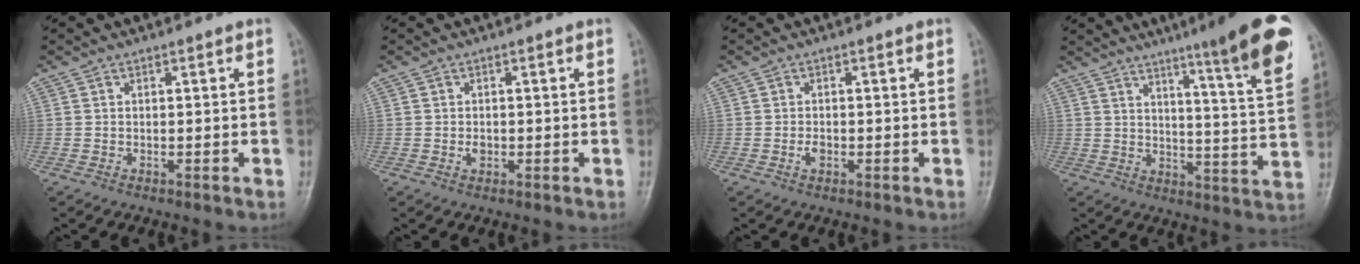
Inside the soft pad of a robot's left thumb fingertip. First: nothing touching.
{"total": 1.5, "force": [-0.3, 1.1, 1.0], "torque": [-0.008, 0.001, -0.005]}
{"total": 1.6, "force": [-0.5, 1.1, 1.1], "torque": [-0.016, 0.001, -0.011]}
{"total": 16.6, "force": [10.1, 0.9, 13.2], "torque": [-0.168, -0.053, 0.134]}